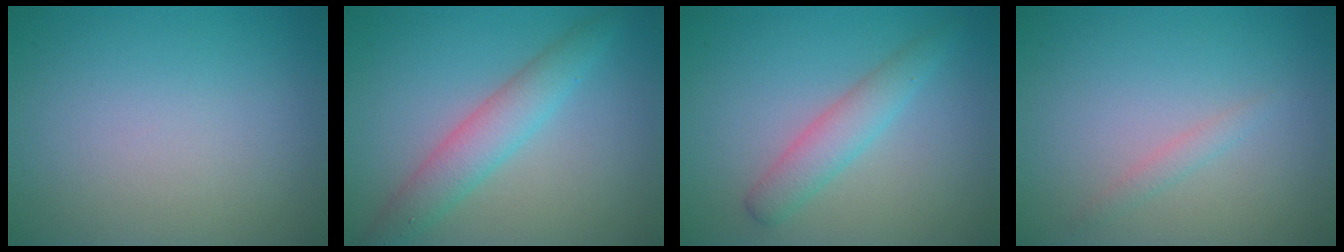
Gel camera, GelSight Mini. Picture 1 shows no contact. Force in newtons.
{"total": 3.7, "press": 3.7, "slide": 0.1}
{"total": 2.8, "press": 2.7, "slide": 0.1}
{"total": 1.0, "press": 1.0, "slide": 0.0}